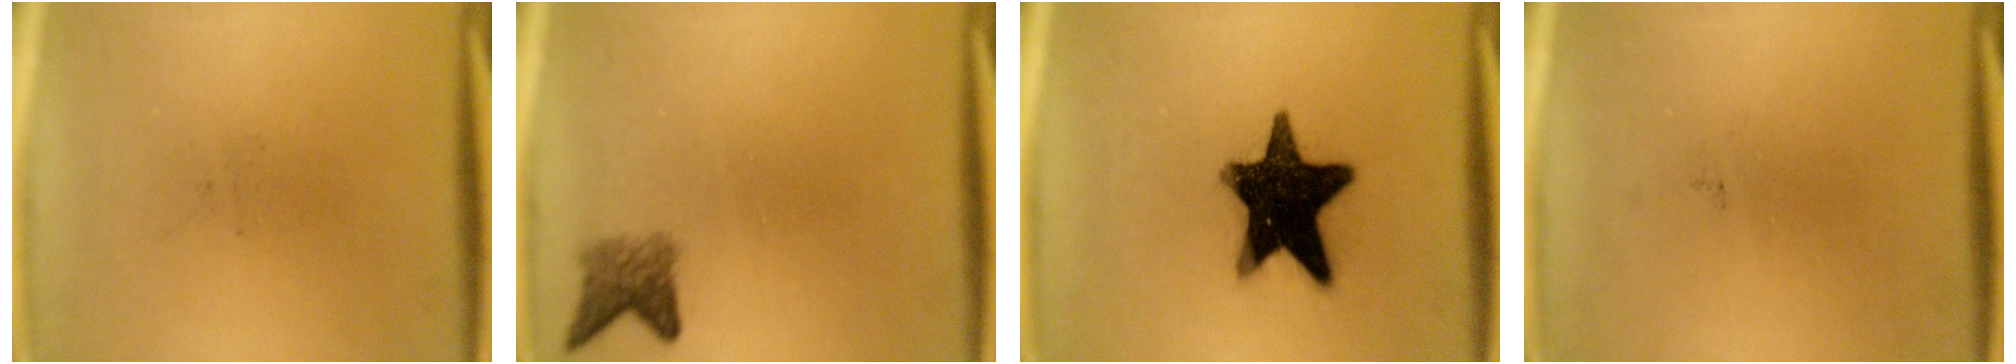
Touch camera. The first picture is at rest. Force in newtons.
{"total": 2.8}
{"total": 17.9}
{"total": 0.0}